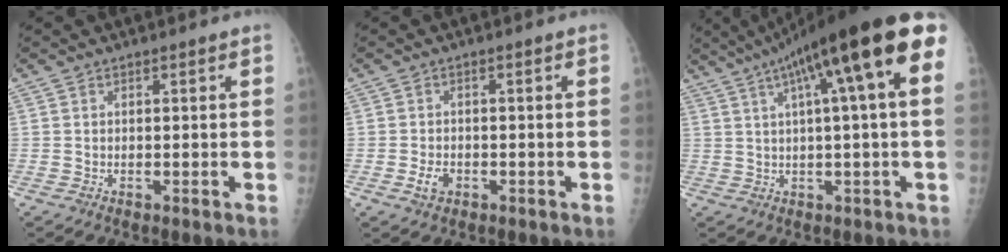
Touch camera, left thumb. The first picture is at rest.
{"total": 2.7, "force": [-1.1, 1.8, 1.7], "torque": [-0.031, 0.005, -0.018]}
{"total": 18.4, "force": [7.2, 2.7, 16.7], "torque": [-0.263, 0.033, 0.103]}